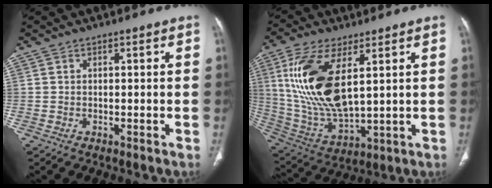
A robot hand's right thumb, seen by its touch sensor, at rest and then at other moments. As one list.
[{"total": 18.9, "force": [5.2, 8.3, 16.2], "torque": [-0.331, -0.026, 0.113]}]